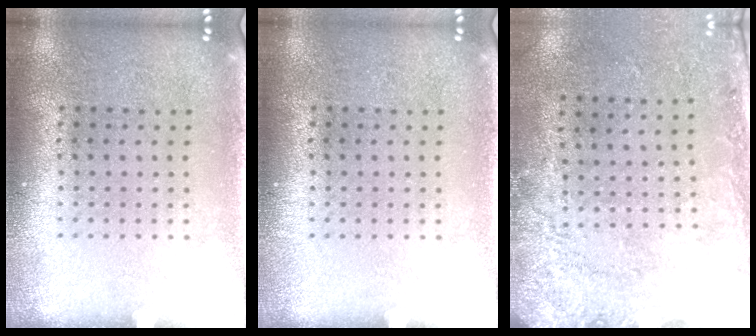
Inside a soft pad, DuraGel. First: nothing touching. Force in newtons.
{"total": 0.0}
{"total": 2.8, "press": 2.0, "slide": 1.9}